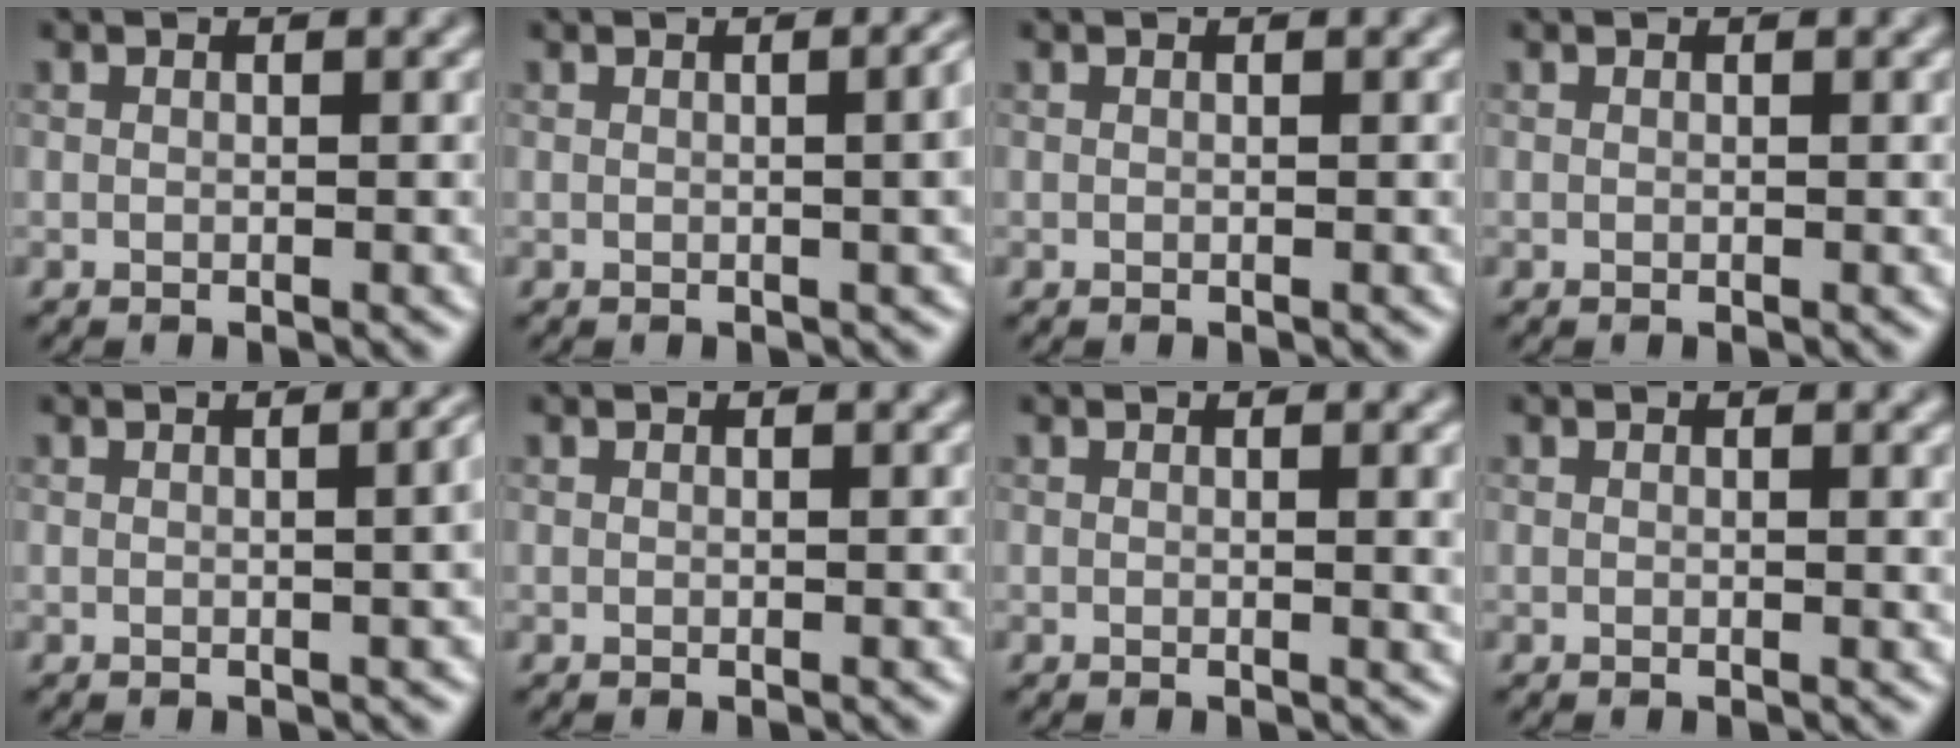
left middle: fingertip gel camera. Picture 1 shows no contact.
{"total": 4.5, "force": [0.3, 2.0, 4.1], "torque": [-0.022, 0.012, 0.002]}
{"total": 0.0}
{"total": 0.0}
{"total": 4.1, "force": [0.2, 1.9, 3.6], "torque": [-0.014, 0.014, 0.002]}
{"total": 0.0}
{"total": 2.2, "force": [0.3, 0.7, 2.1], "torque": [-0.021, 0.001, 0.002]}
{"total": 0.9, "force": [0.3, 0.3, 0.9], "torque": [-0.008, 0.000, 0.002]}